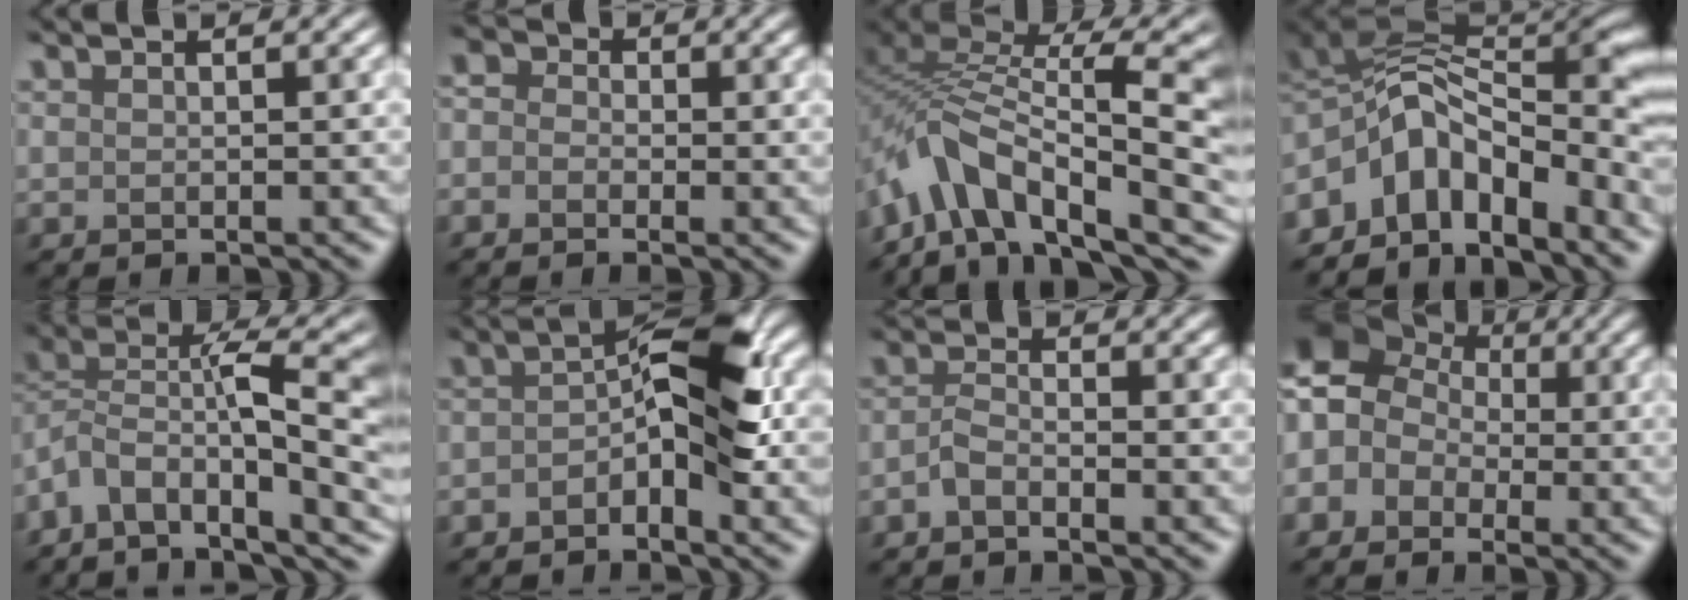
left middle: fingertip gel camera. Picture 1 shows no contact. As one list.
[{"total": 1.6, "force": [-1.4, 0.1, -0.7], "torque": [-0.008, 0.004, -0.013]}, {"total": 8.7, "force": [-4.7, 4.0, 6.1], "torque": [-0.149, 0.018, -0.061]}, {"total": 7.6, "force": [-3.2, 3.9, 5.7], "torque": [-0.113, 0.017, -0.039]}, {"total": 8.8, "force": [-4.3, 3.3, 7.0], "torque": [-0.158, -0.001, -0.042]}, {"total": 3.7, "force": [-1.7, 0.3, 3.2], "torque": [-0.081, 0.012, -0.016]}, {"total": 2.2, "force": [-1.8, -1.0, -0.8], "torque": [-0.020, 0.003, -0.017]}, {"total": 4.0, "force": [-1.0, 3.7, 1.3], "torque": [-0.061, 0.011, -0.005]}]